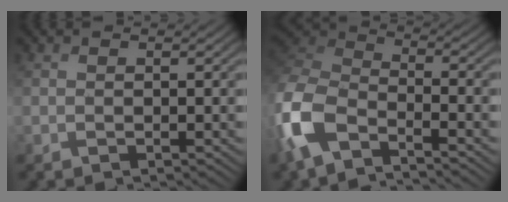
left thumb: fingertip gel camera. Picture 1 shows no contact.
{"total": 10.1, "force": [-5.6, 4.8, 7.0], "torque": [-0.175, -0.012, -0.132]}